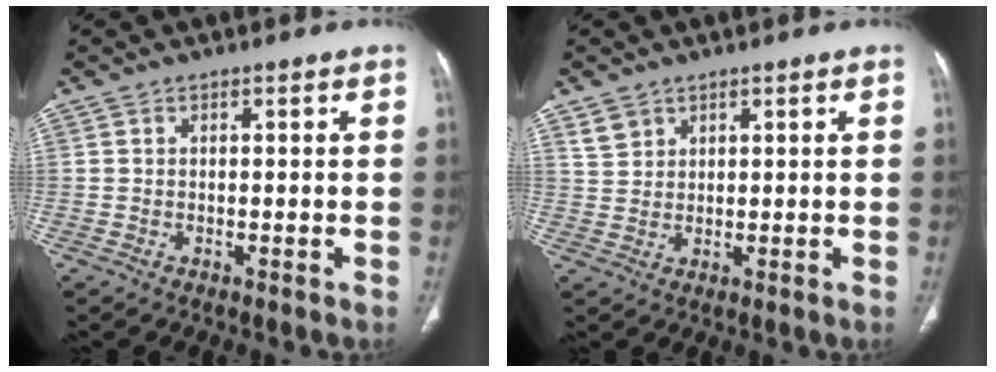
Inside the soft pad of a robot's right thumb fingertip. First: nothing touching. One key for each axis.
{"total": 3.1, "fx": 2.1, "fy": 2.1, "fz": 0.6, "tx": 0.002, "ty": -0.009, "tz": 0.044}